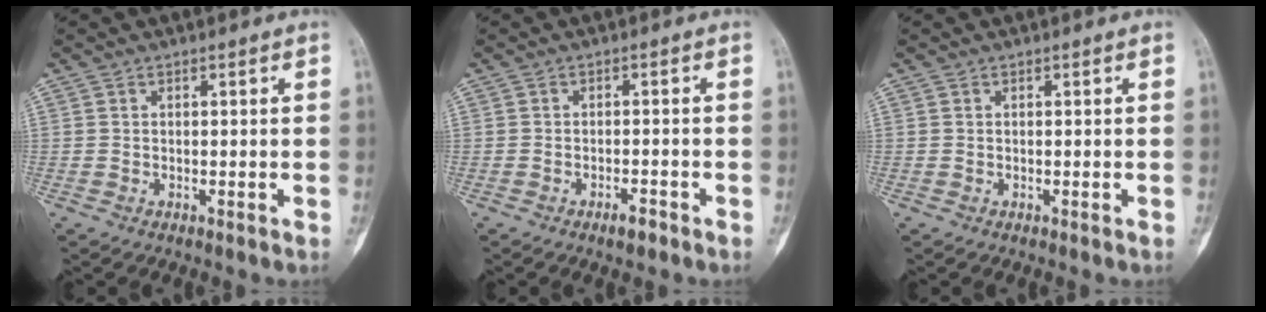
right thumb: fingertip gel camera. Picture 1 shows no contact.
{"total": 2.4, "force": [-1.7, 0.8, 1.5], "torque": [-0.022, 0.008, -0.028]}
{"total": 0.0}